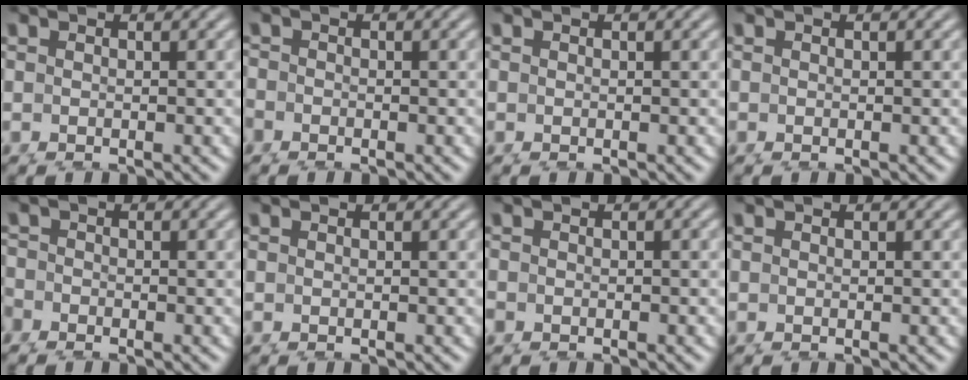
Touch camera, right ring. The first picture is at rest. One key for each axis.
{"total": 1.4, "fx": -1.2, "fy": 0.8, "fz": 0.1, "tx": -0.008, "ty": -0.011, "tz": -0.019}
{"total": 0.0}
{"total": 0.0}
{"total": 1.7, "fx": -1.5, "fy": 0.7, "fz": 0.0, "tx": -0.005, "ty": -0.015, "tz": -0.023}
{"total": 0.0}
{"total": 1.4, "fx": -1.1, "fy": 0.8, "fz": 0.4, "tx": -0.018, "ty": -0.012, "tz": -0.014}
{"total": 0.0}